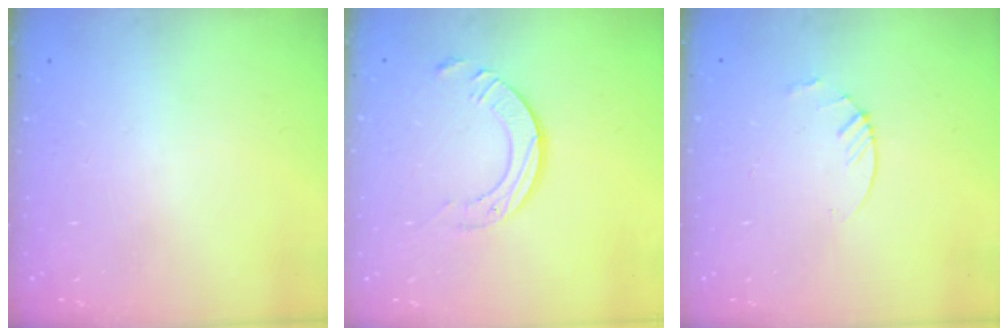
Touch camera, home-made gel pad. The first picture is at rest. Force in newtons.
{"total": 8.8, "press": 8.7, "slide": 0.9}
{"total": 3.0, "press": 3.0, "slide": 0.3}